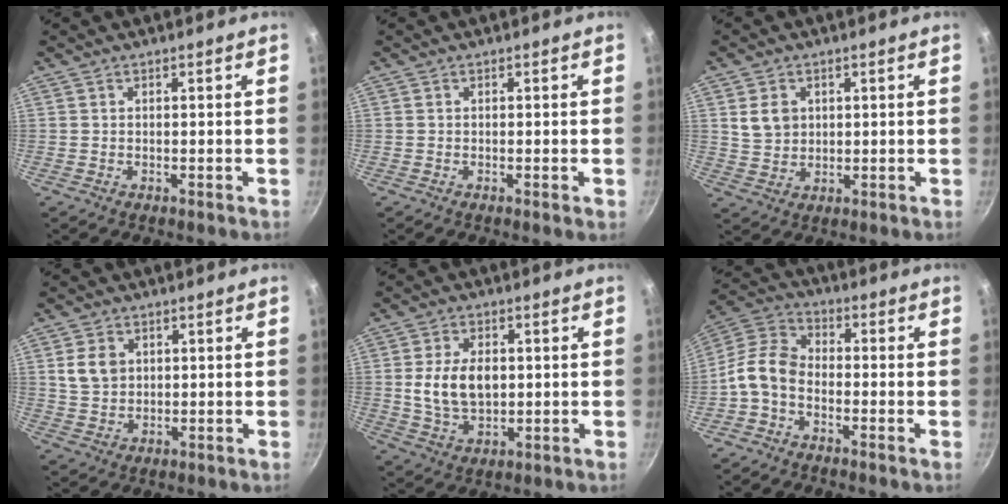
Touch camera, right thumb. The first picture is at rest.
{"total": 0.7, "force": [-0.3, 0.0, 0.7], "torque": [-0.013, -0.001, -0.006]}
{"total": 5.4, "force": [1.5, 4.4, 2.8], "torque": [-0.035, -0.004, 0.033]}
{"total": 5.7, "force": [1.5, 4.4, 3.2], "torque": [-0.046, -0.001, 0.031]}
{"total": 9.9, "force": [0.8, 6.4, 7.5], "torque": [-0.124, -0.005, 0.017]}
{"total": 8.5, "force": [-3.0, 5.7, 5.5], "torque": [-0.107, 0.045, -0.080]}